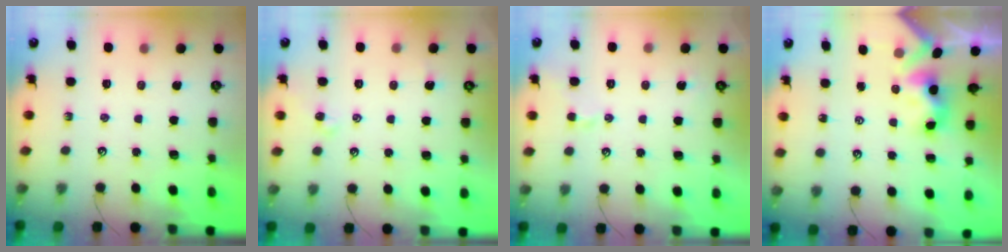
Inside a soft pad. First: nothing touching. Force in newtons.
{"total": 0.0}
{"total": 1.0, "press": 0.9, "slide": 0.5}
{"total": 3.3, "press": 3.3, "slide": 0.4}